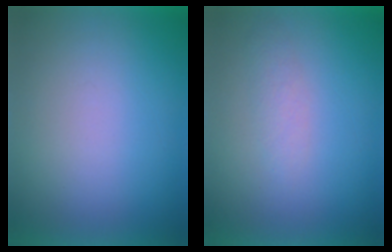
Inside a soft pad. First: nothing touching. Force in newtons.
{"total": 1.8}